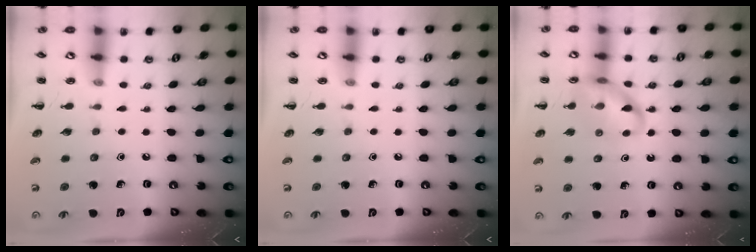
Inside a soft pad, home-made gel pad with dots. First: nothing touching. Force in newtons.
{"total": 0.0}
{"total": 13.2, "press": 13.1, "slide": 1.5}